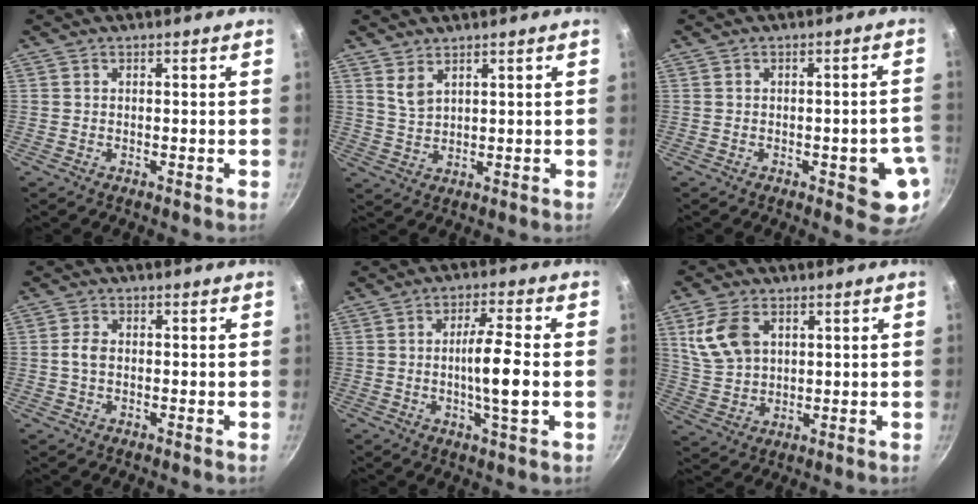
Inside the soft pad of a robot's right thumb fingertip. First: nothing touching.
{"total": 3.5, "force": [2.4, 1.6, 2.0], "torque": [-0.037, -0.018, 0.051]}
{"total": 8.5, "force": [-2.3, 3.1, 7.6], "torque": [-0.060, 0.008, -0.025]}
{"total": 2.5, "force": [-0.1, 1.7, 1.9], "torque": [-0.039, 0.009, -0.005]}
{"total": 8.7, "force": [-0.8, 1.0, 8.6], "torque": [-0.152, 0.010, -0.018]}
{"total": 9.6, "force": [3.5, 6.3, 6.3], "torque": [-0.114, -0.011, 0.078]}